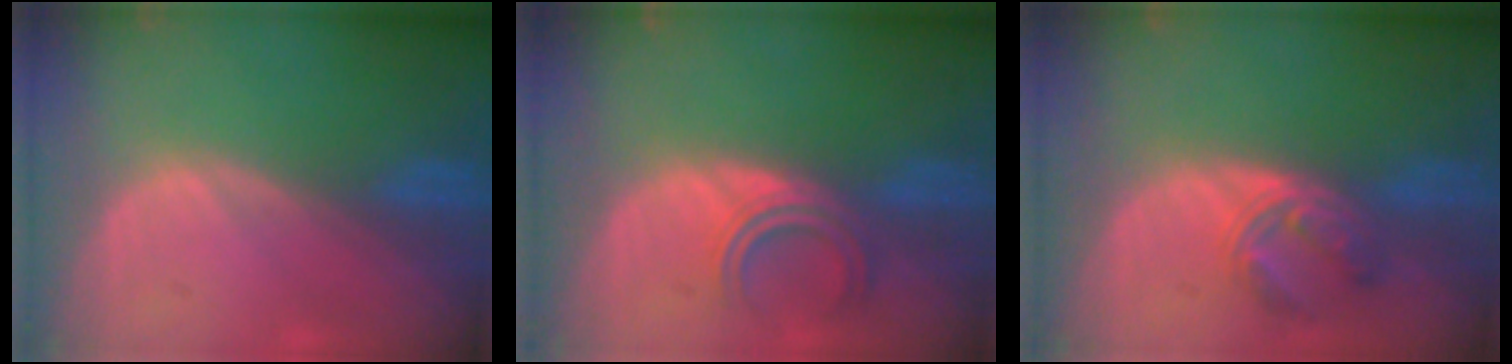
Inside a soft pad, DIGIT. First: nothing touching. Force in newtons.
{"total": 4.4, "press": 4.1, "slide": 1.6}
{"total": 5.5, "press": 5.0, "slide": 2.3}